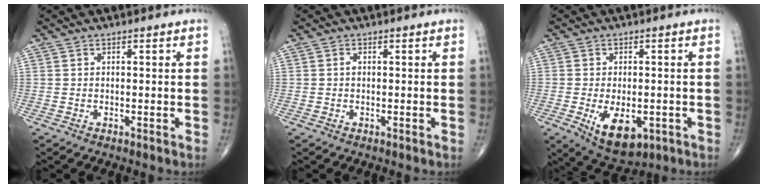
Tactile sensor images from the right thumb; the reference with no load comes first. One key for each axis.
{"total": 0.7, "fx": 0.0, "fy": 0.5, "fz": 0.5, "tx": -0.008, "ty": 0.001, "tz": -0.001}
{"total": 9.3, "fx": -2.9, "fy": 5.1, "fz": 7.3, "tx": -0.104, "ty": -0.007, "tz": -0.030}